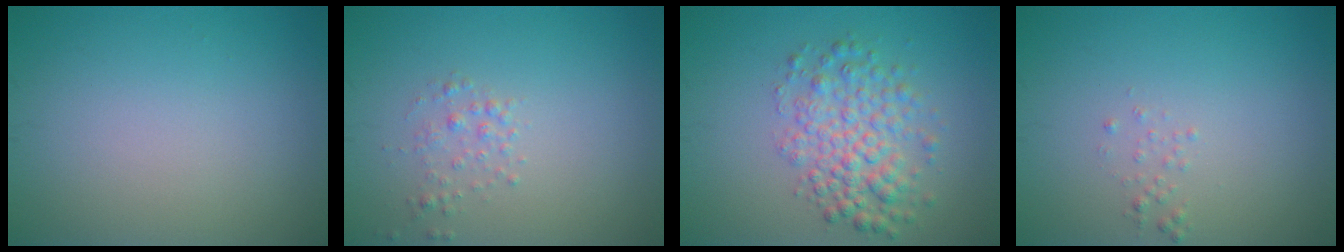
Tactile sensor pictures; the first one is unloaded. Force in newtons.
{"total": 1.3, "press": 1.2, "slide": 0.1}
{"total": 4.6, "press": 4.6, "slide": 0.1}
{"total": 0.7, "press": 0.6, "slide": 0.1}